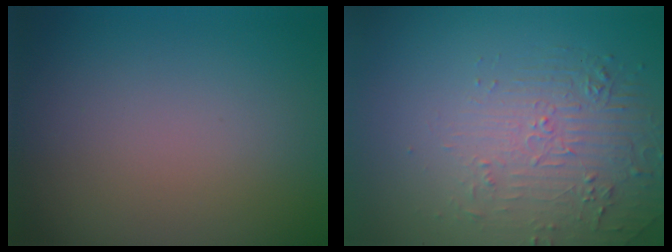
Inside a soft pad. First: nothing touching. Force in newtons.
{"total": 2.1, "press": 1.5, "slide": 1.5}